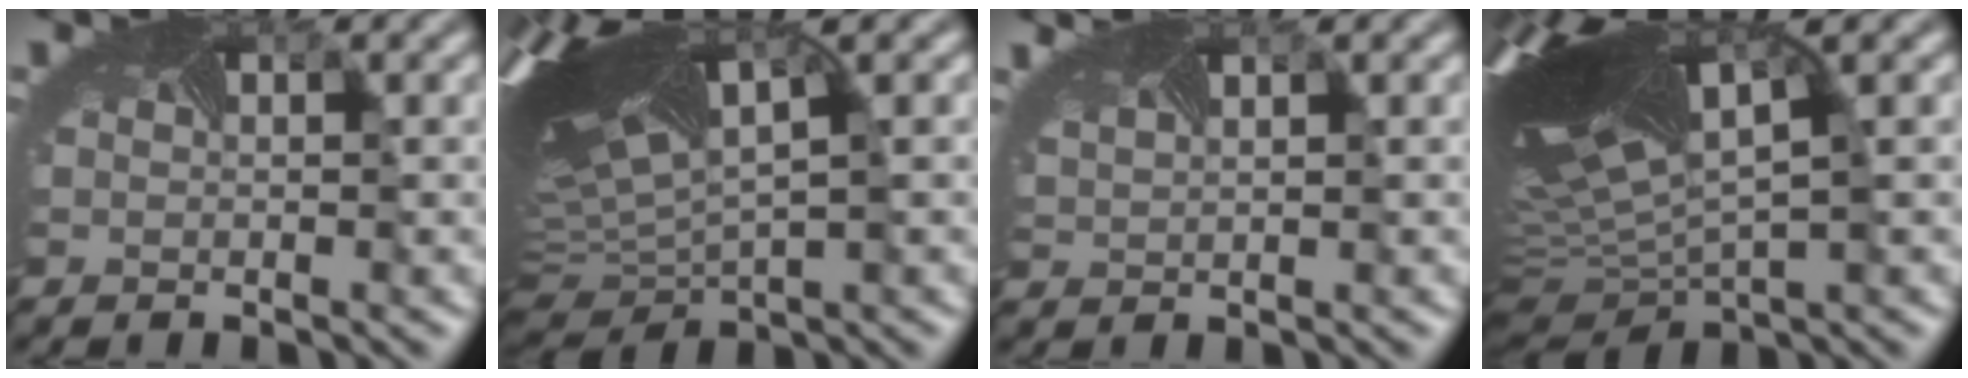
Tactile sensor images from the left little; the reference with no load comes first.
{"total": 11.6, "force": [2.8, 5.2, 10.0], "torque": [-0.261, -0.001, 0.079]}
{"total": 2.6, "force": [2.0, 0.8, 1.4], "torque": [-0.055, 0.006, 0.039]}
{"total": 12.5, "force": [2.3, 5.0, 11.2], "torque": [-0.273, -0.013, 0.077]}